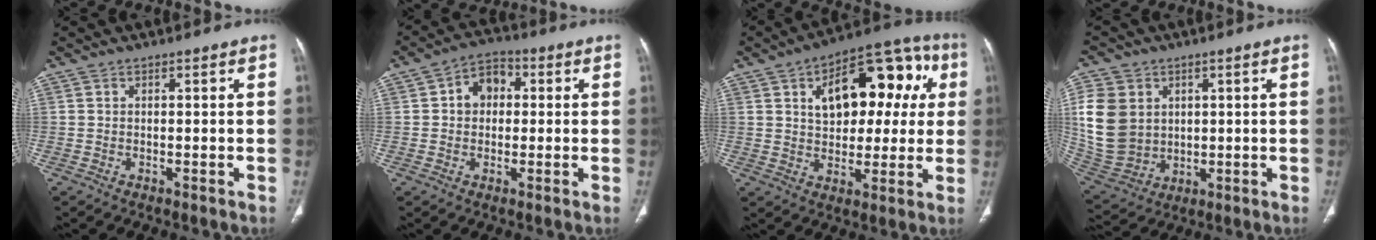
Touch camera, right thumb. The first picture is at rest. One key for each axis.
{"total": 6.7, "fx": 0.9, "fy": 5.2, "fz": 4.1, "tx": -0.039, "ty": 0.015, "tz": 0.004}
{"total": 19.1, "fx": 4.9, "fy": 11.0, "fz": 14.8, "tx": -0.148, "ty": 0.029, "tz": 0.068}
{"total": 14.3, "fx": 2.8, "fy": 11.7, "fz": 7.8, "tx": -0.153, "ty": -0.007, "tz": 0.074}